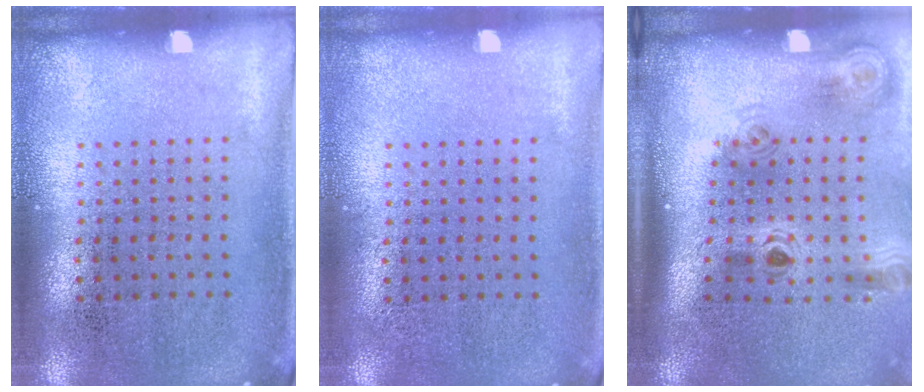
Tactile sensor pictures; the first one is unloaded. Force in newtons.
{"total": 0.0}
{"total": 2.0, "press": 1.4, "slide": 1.5}